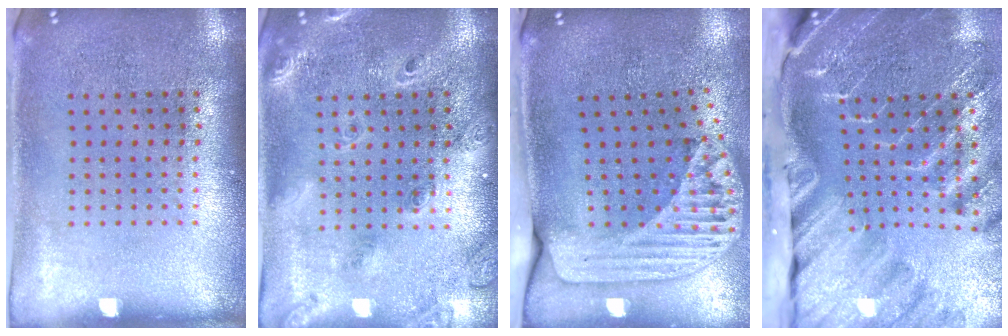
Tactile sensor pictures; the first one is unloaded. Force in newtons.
{"total": 1.8, "press": 1.7, "slide": 0.7}
{"total": 2.4, "press": 1.7, "slide": 1.6}
{"total": 4.6, "press": 3.4, "slide": 3.1}